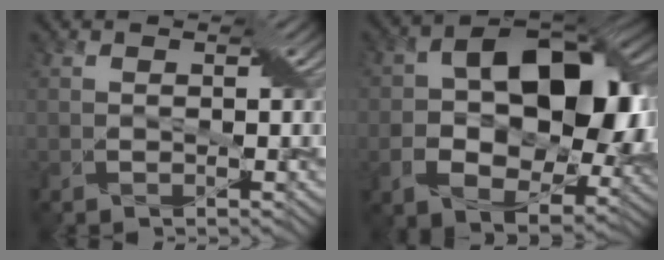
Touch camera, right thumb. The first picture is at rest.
{"total": 14.8, "force": [0.2, 9.6, 11.3], "torque": [-0.167, -0.006, 0.002]}